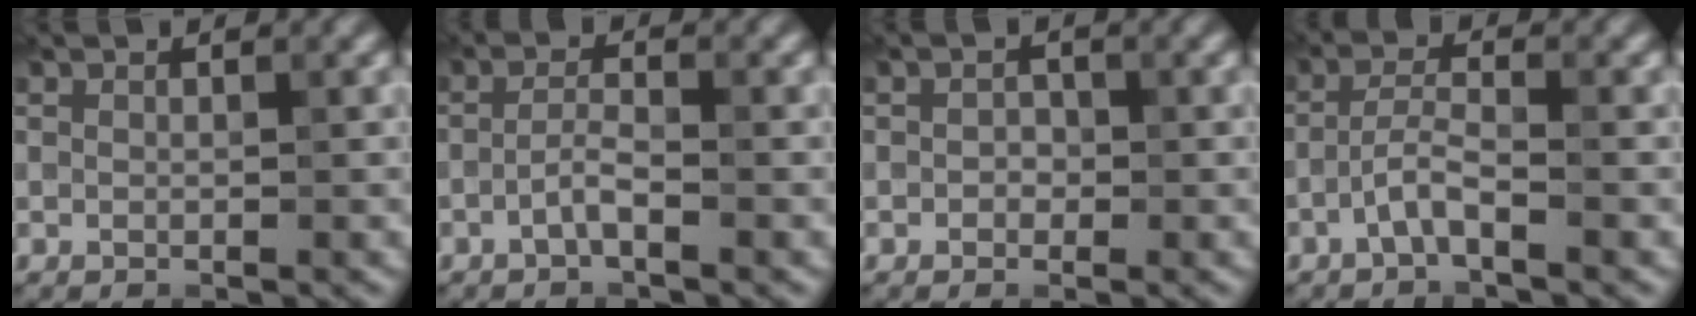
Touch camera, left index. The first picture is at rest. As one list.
[{"total": 1.8, "force": [-1.0, 0.3, 1.5], "torque": [-0.031, 0.007, -0.024]}, {"total": 1.0, "force": [-0.2, 0.9, 0.4], "torque": [-0.004, -0.003, -0.006]}, {"total": 2.4, "force": [-1.4, 0.4, 2.0], "torque": [-0.041, 0.010, -0.033]}]